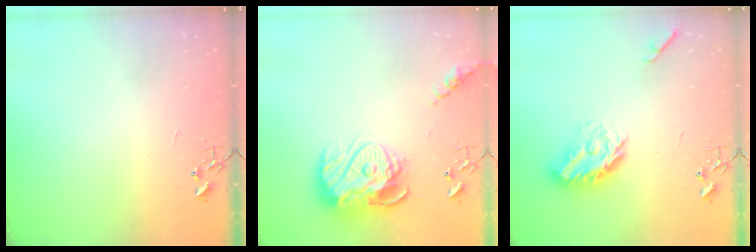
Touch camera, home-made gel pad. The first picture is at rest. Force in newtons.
{"total": 17.4, "press": 17.3, "slide": 1.8}
{"total": 14.2, "press": 14.2, "slide": 0.7}